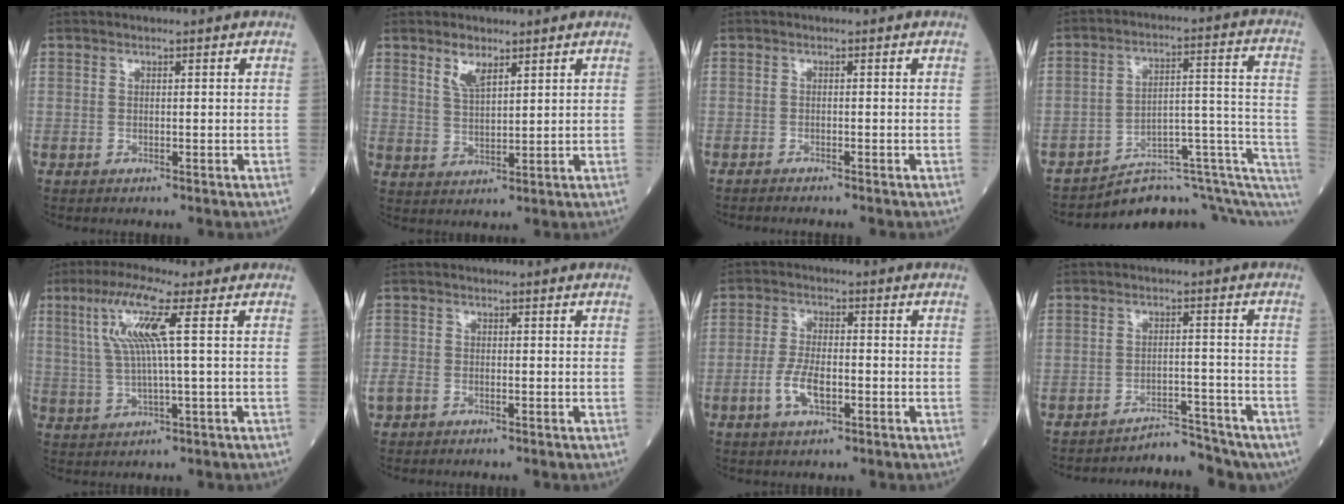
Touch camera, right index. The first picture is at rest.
{"total": 3.8, "force": [2.5, 1.3, 2.5], "torque": [-0.052, 0.001, 0.052]}
{"total": 2.6, "force": [-2.4, -0.1, 1.0], "torque": [-0.016, -0.002, -0.031]}
{"total": 13.5, "force": [-11.1, 2.9, 7.2], "torque": [-0.071, 0.087, -0.147]}
{"total": 8.5, "force": [2.6, -0.4, 8.1], "torque": [-0.169, 0.015, 0.053]}
{"total": 2.8, "force": [-1.6, 1.8, 1.4], "torque": [-0.036, 0.001, -0.029]}
{"total": 5.6, "force": [-2.1, 2.1, 4.7], "torque": [-0.100, 0.000, -0.038]}
{"total": 6.9, "force": [-6.7, 1.5, 0.3], "torque": [0.006, 0.031, -0.095]}